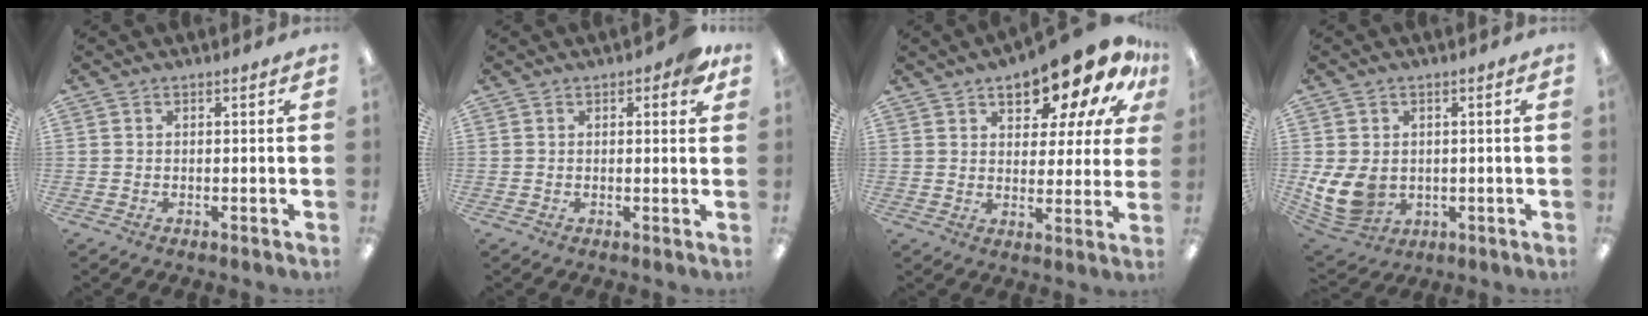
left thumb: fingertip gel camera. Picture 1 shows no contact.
{"total": 3.3, "force": [1.7, 1.3, 2.5], "torque": [-0.030, -0.002, 0.023]}
{"total": 16.9, "force": [12.1, 6.6, 9.8], "torque": [-0.144, -0.076, 0.201]}
{"total": 9.5, "force": [-0.2, 7.5, 5.8], "torque": [-0.133, 0.001, 0.005]}